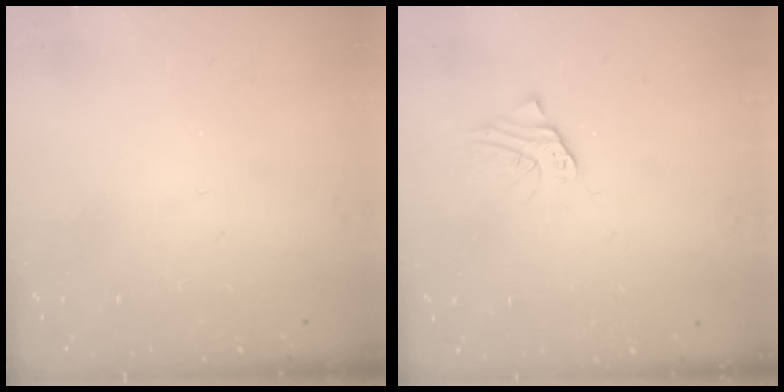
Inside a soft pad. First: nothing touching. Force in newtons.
{"total": 2.5, "press": 2.5, "slide": 0.2}